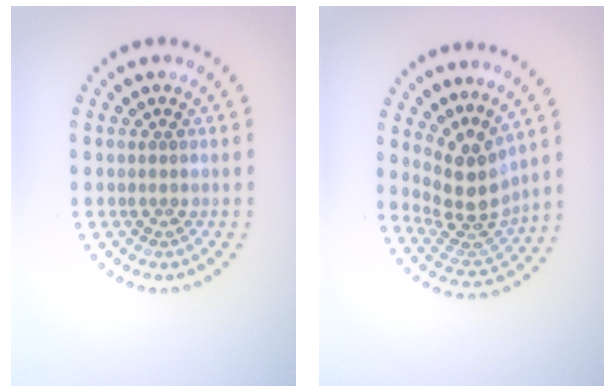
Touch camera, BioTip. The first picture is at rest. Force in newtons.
{"total": 4.3, "press": 3.1, "slide": 2.9}